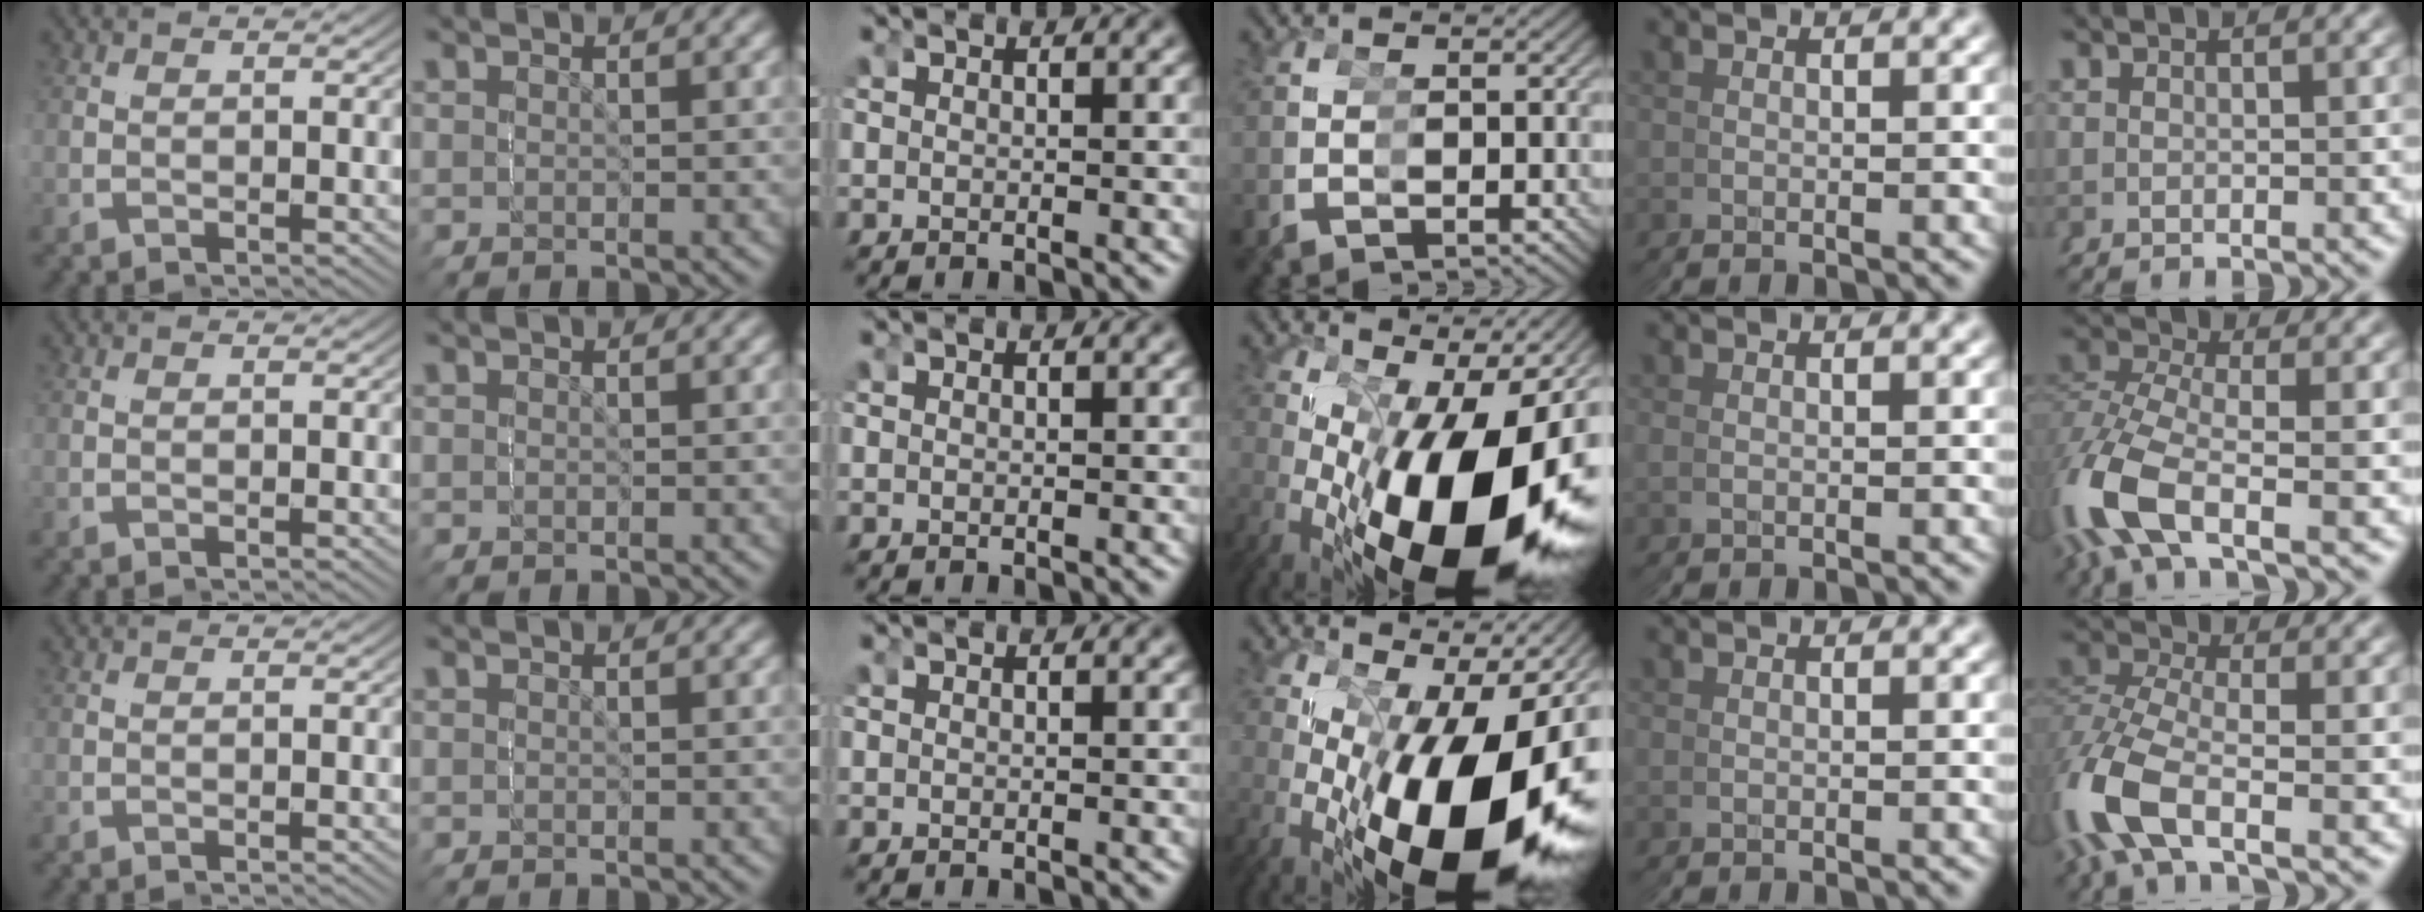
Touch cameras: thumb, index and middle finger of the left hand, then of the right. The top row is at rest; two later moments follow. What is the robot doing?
{"motion": "grasp_and_lifting", "object": "screwdriver"}